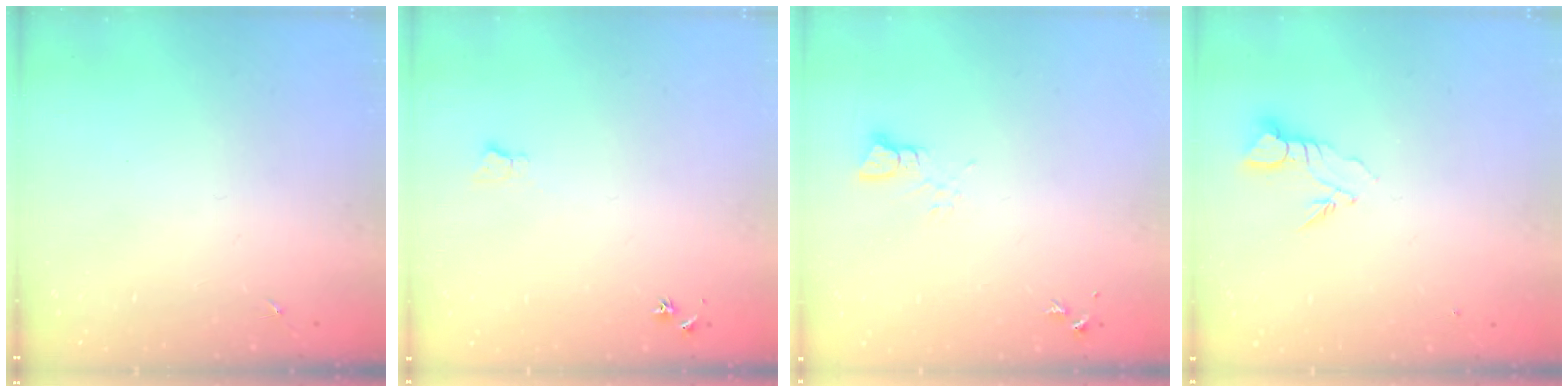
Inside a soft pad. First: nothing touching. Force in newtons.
{"total": 3.9, "press": 3.9, "slide": 0.4}
{"total": 3.0, "press": 3.0, "slide": 0.2}
{"total": 3.8, "press": 3.8, "slide": 0.2}